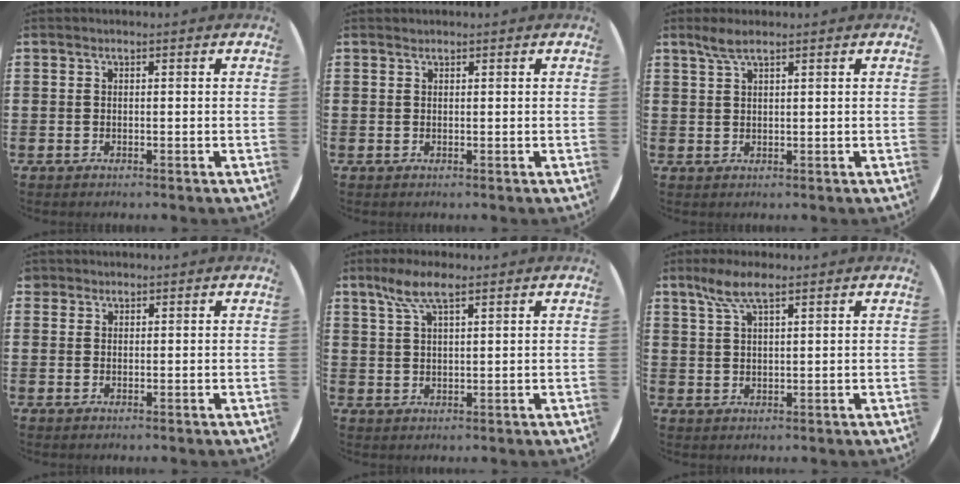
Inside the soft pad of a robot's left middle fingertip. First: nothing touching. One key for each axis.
{"total": 0.0}
{"total": 2.4, "fx": 1.8, "fy": 0.3, "fz": 1.6, "tx": -0.034, "ty": 0.003, "tz": 0.032}
{"total": 0.9, "fx": 0.8, "fy": 0.4, "fz": -0.1, "tx": -0.001, "ty": 0.001, "tz": 0.017}
{"total": 5.8, "fx": 3.7, "fy": 1.6, "fz": 4.2, "tx": -0.092, "ty": 0.006, "tz": 0.066}
{"total": 5.2, "fx": 3.3, "fy": 1.4, "fz": 3.7, "tx": -0.080, "ty": 0.006, "tz": 0.060}